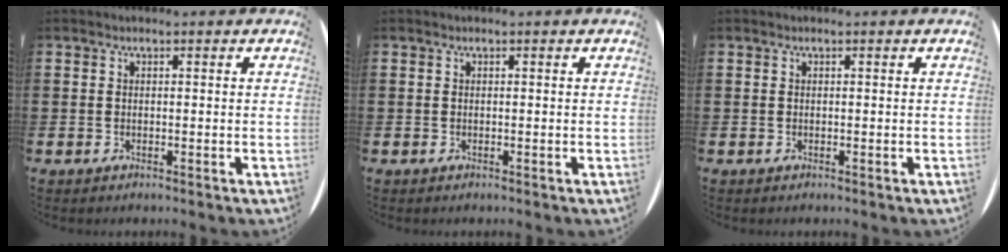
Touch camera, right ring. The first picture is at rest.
{"total": 0.0}
{"total": 0.0}